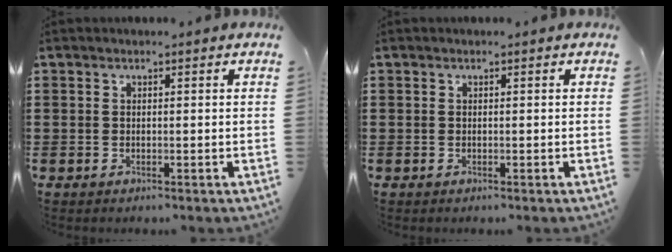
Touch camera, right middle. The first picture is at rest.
{"total": 0.0}